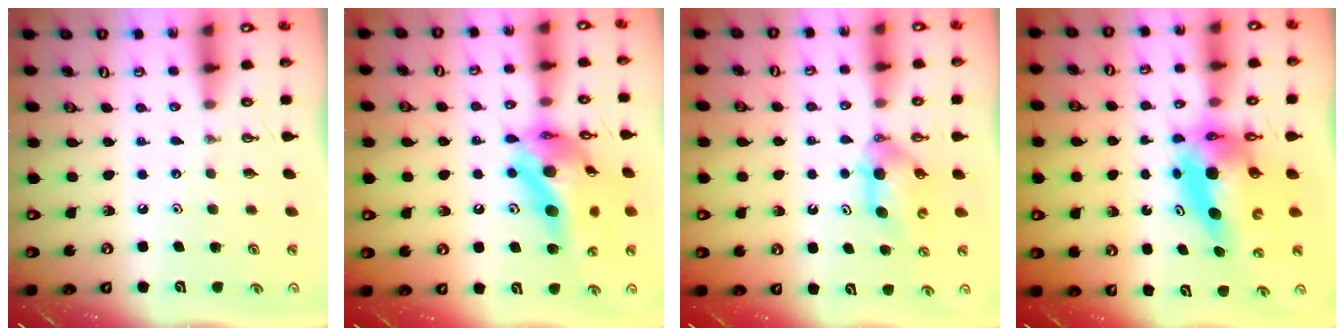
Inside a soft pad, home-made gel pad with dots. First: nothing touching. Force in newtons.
{"total": 20.4, "press": 20.2, "slide": 2.4}
{"total": 5.4, "press": 5.2, "slide": 1.4}
{"total": 10.0, "press": 9.9, "slide": 0.8}